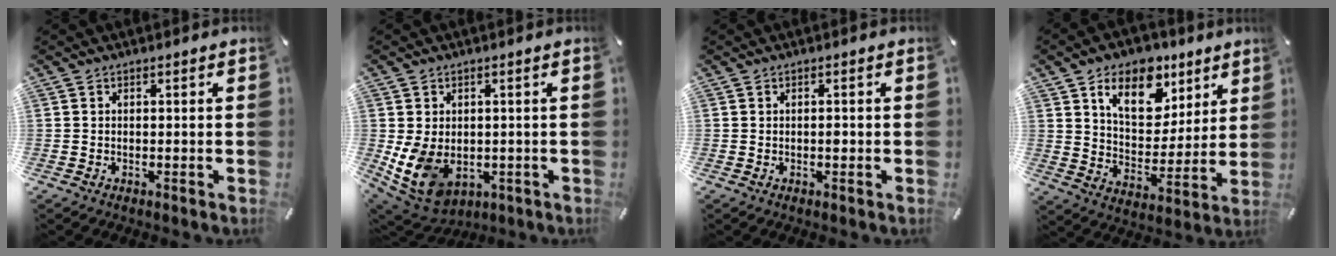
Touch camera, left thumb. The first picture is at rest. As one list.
[{"total": 9.8, "force": [-1.8, 7.6, 5.9], "torque": [-0.141, 0.000, -0.029]}, {"total": 0.8, "force": [-0.1, 0.4, 0.6], "torque": [-0.012, 0.000, -0.003]}, {"total": 14.6, "force": [8.6, 9.4, 7.1], "torque": [-0.107, -0.042, 0.153]}]